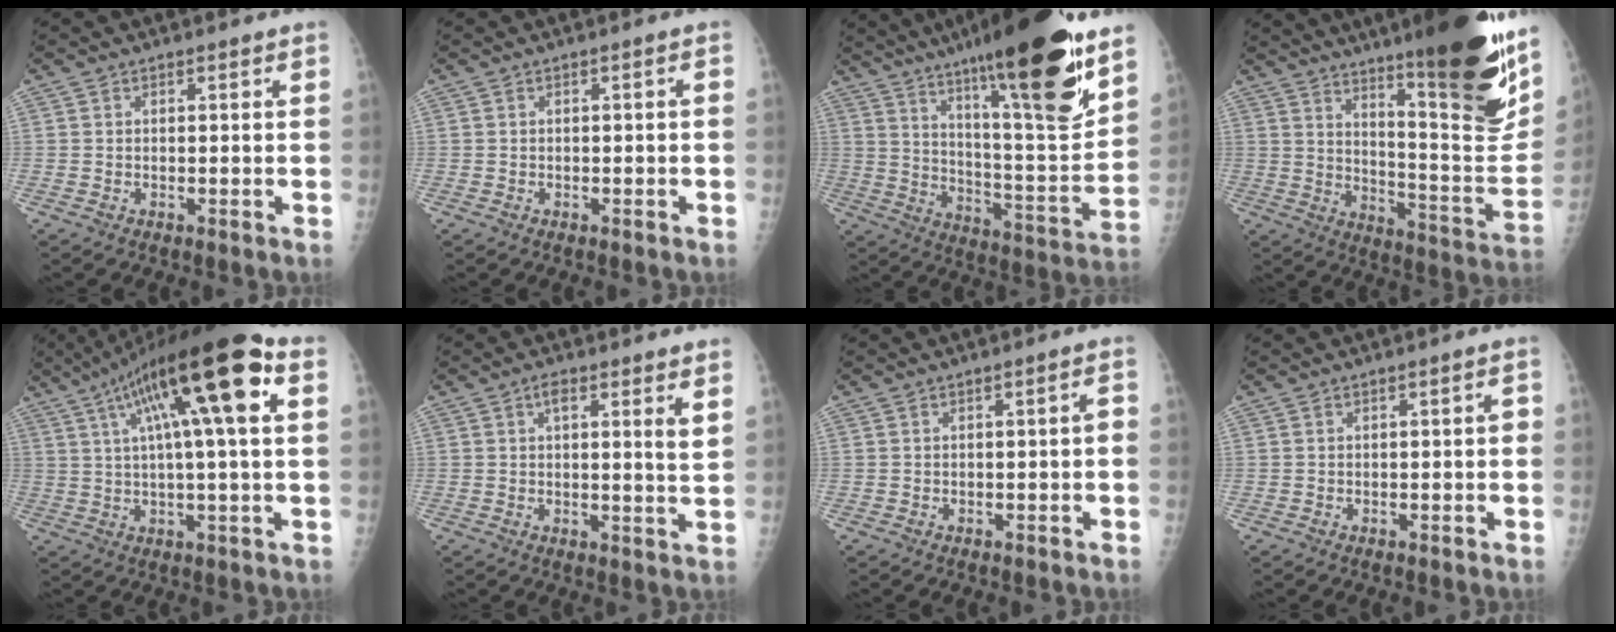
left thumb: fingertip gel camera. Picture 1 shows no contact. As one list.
[{"total": 0.6, "force": [-0.2, 0.3, 0.4], "torque": [-0.004, 0.011, -0.004]}, {"total": 26.5, "force": [17.0, 4.1, 19.9], "torque": [-0.290, -0.073, 0.276]}, {"total": 27.0, "force": [16.6, 4.4, 20.8], "torque": [-0.274, -0.088, 0.247]}, {"total": 20.4, "force": [6.8, 3.8, 18.8], "torque": [-0.318, 0.031, 0.104]}, {"total": 5.1, "force": [2.4, 0.8, 4.4], "torque": [-0.061, -0.014, 0.031]}, {"total": 1.8, "force": [-0.8, 0.8, 1.4], "torque": [-0.017, 0.019, -0.012]}, {"total": 1.4, "force": [-0.4, 0.7, 1.1], "torque": [-0.010, 0.013, -0.008]}]